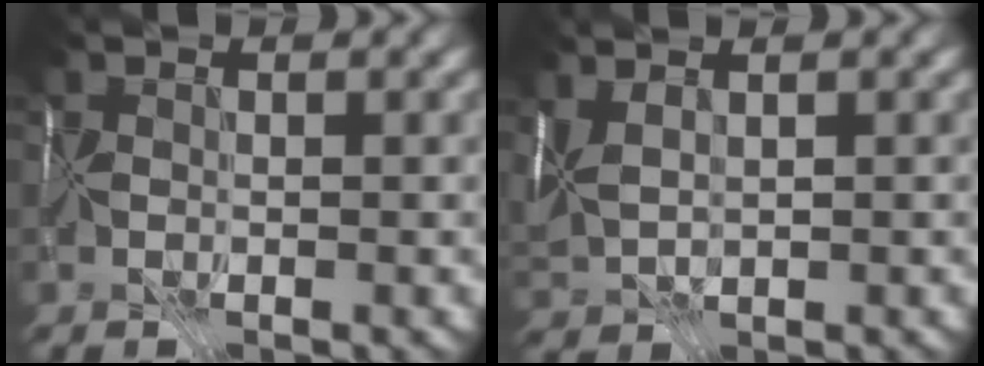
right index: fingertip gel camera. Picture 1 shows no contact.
{"total": 3.2, "force": [1.6, 1.5, 2.3], "torque": [-0.062, 0.014, 0.041]}